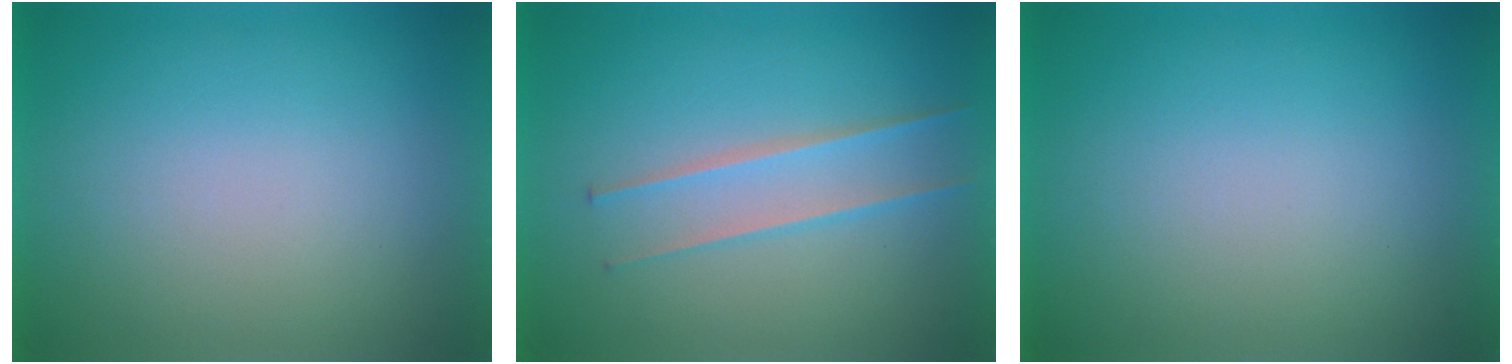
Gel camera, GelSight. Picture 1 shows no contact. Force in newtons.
{"total": 2.4}
{"total": 1.2}